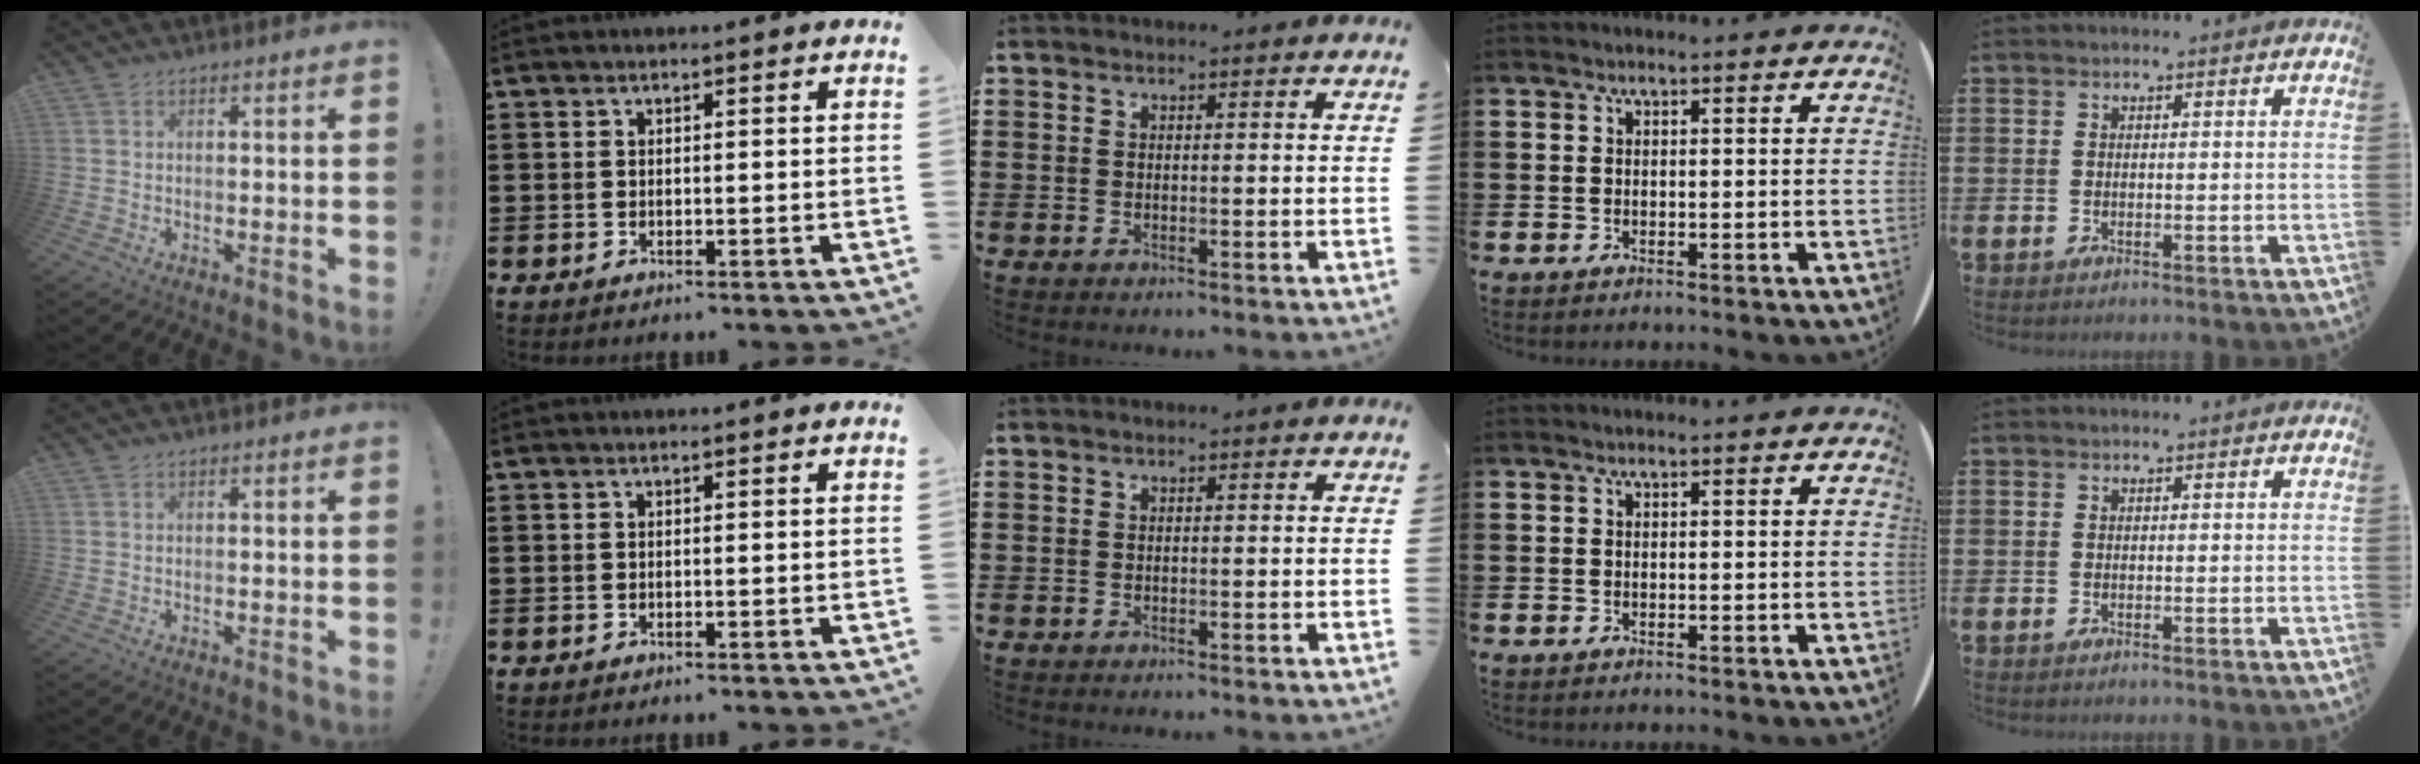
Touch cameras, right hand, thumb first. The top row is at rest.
{}